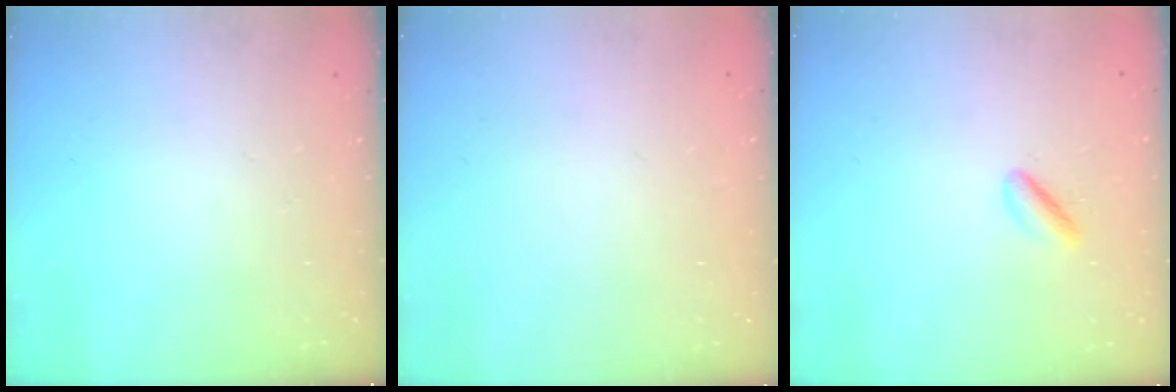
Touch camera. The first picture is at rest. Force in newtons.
{"total": 2.2, "press": 2.2, "slide": 0.1}
{"total": 2.5, "press": 2.4, "slide": 0.8}